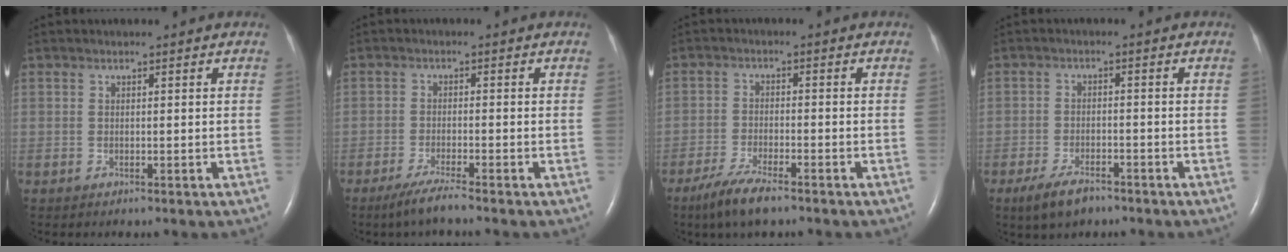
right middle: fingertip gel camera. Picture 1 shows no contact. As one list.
[{"total": 3.8, "force": [-2.9, -0.5, 2.3], "torque": [-0.057, -0.014, -0.060]}, {"total": 6.1, "force": [-4.4, 0.9, 4.1], "torque": [-0.094, -0.015, -0.080]}, {"total": 5.2, "force": [-3.8, 1.9, 3.1], "torque": [-0.072, -0.007, -0.062]}]